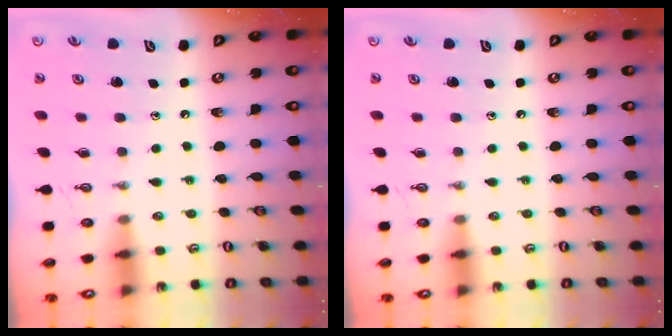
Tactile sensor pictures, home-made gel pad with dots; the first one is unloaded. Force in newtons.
{"total": 0.0}